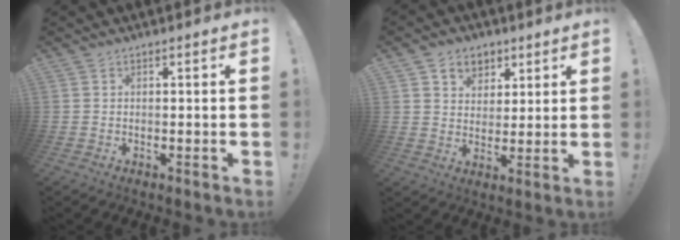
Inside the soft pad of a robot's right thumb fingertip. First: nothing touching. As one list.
[{"total": 7.4, "force": [3.8, 6.1, 1.7], "torque": [-0.023, -0.025, 0.074]}]